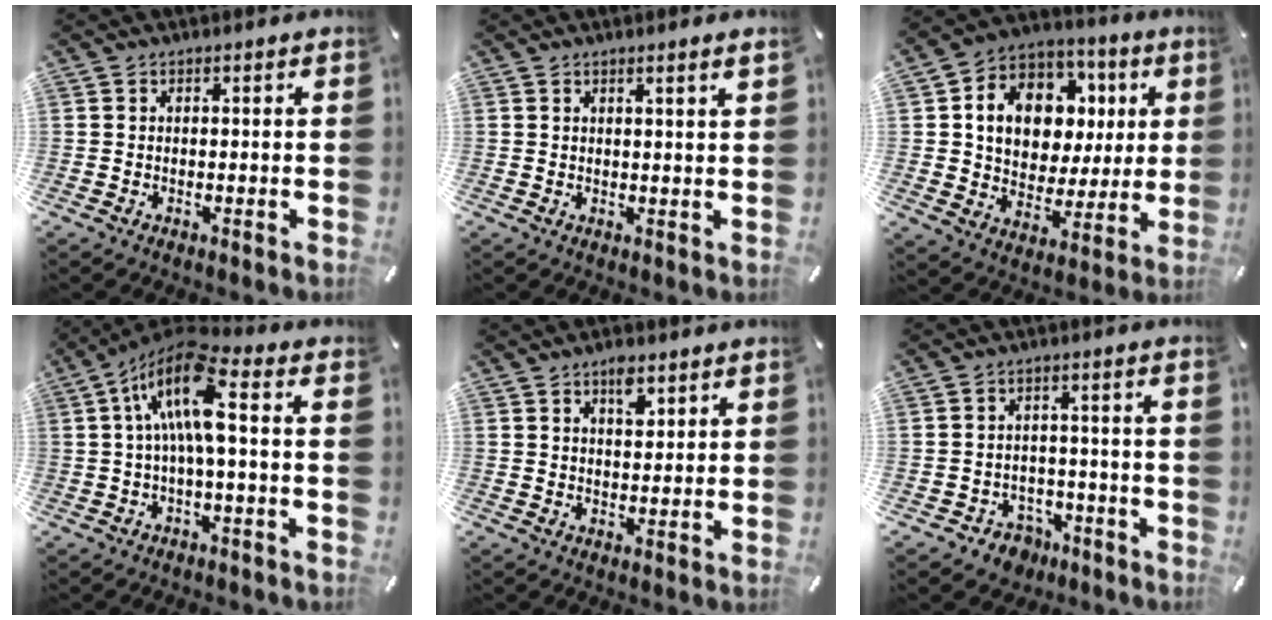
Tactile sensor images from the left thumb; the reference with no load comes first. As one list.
[{"total": 1.9, "force": [1.4, -0.3, 1.2], "torque": [-0.024, -0.004, 0.024]}, {"total": 13.8, "force": [3.1, 11.5, 7.1], "torque": [-0.115, -0.009, 0.066]}, {"total": 15.5, "force": [2.4, 5.9, 14.2], "torque": [-0.287, -0.001, 0.038]}, {"total": 5.1, "force": [2.8, 2.7, 3.2], "torque": [-0.031, -0.013, 0.042]}, {"total": 5.2, "force": [-2.7, 4.2, 1.4], "torque": [-0.029, 0.015, -0.049]}]